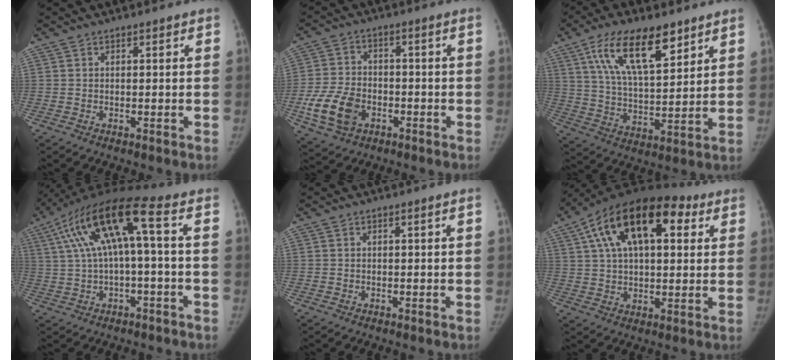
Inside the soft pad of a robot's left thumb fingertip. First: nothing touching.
{"total": 10.5, "force": [-3.7, 7.3, 6.5], "torque": [-0.121, 0.013, -0.066]}
{"total": 15.9, "force": [8.8, 6.5, 11.6], "torque": [-0.175, -0.033, 0.162]}
{"total": 14.7, "force": [2.3, 3.7, 14.1], "torque": [-0.283, 0.056, 0.042]}
{"total": 0.0}
{"total": 22.5, "force": [8.6, 11.8, 17.1], "torque": [-0.274, 0.027, 0.134]}